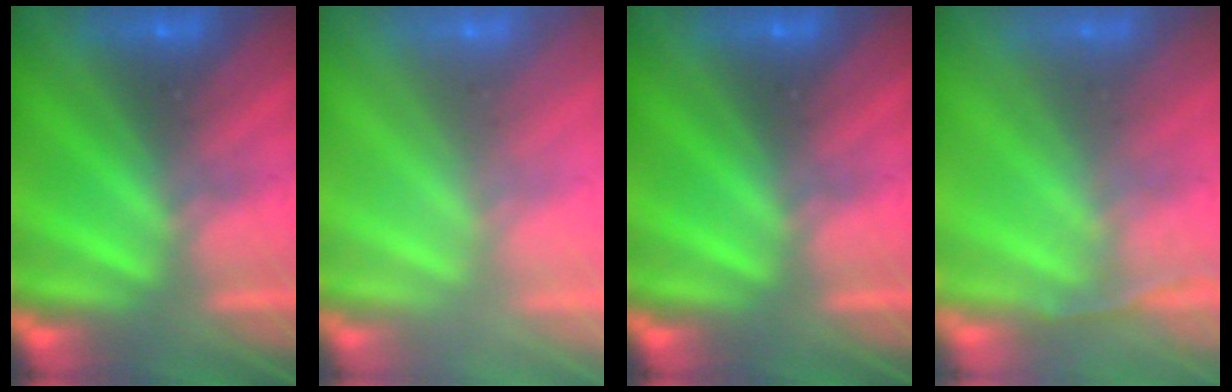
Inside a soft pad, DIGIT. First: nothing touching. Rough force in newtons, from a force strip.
{"total": 2.6}
{"total": 0.0}
{"total": 1.0}